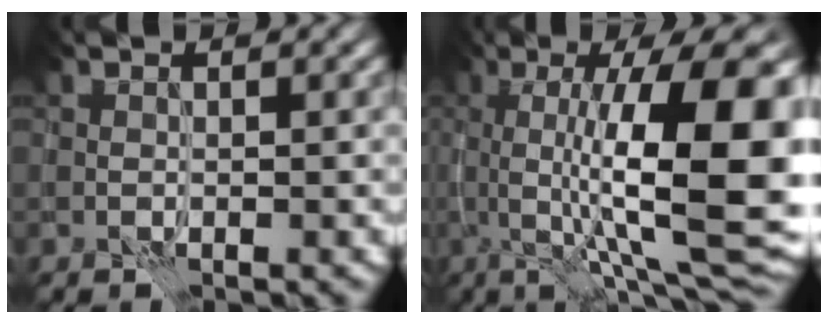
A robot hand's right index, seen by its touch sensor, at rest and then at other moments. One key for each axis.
{"total": 14.7, "fx": 0.7, "fy": 4.4, "fz": 14.0, "tx": -0.178, "ty": 0.009, "tz": 0.014}